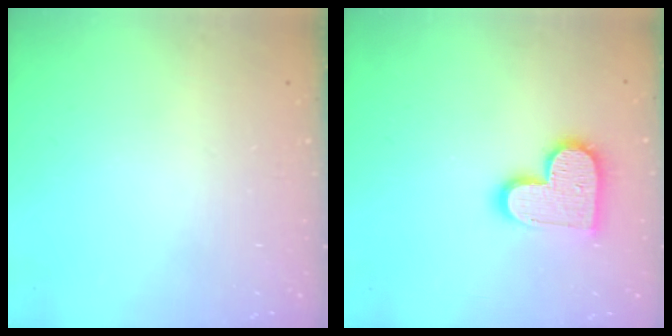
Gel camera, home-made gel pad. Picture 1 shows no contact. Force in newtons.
{"total": 14.2, "press": 14.2, "slide": 1.1}